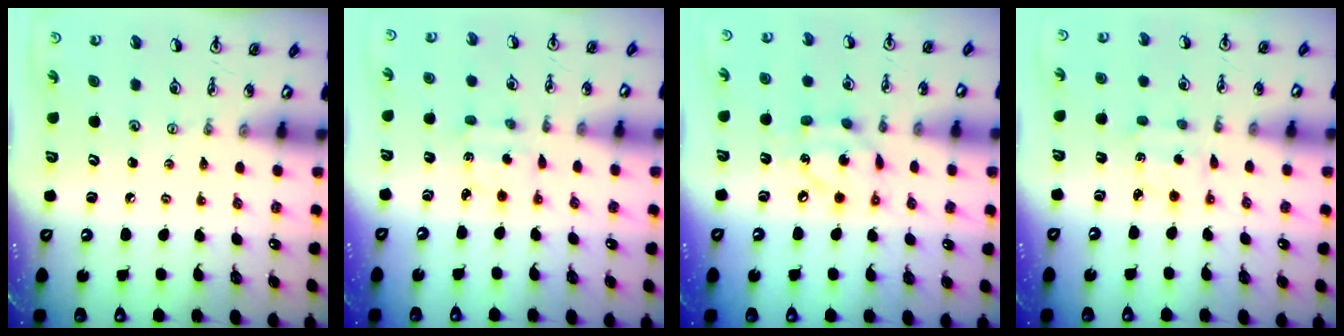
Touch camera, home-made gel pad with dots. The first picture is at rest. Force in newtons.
{"total": 2.1, "press": 2.0, "slide": 0.7}
{"total": 10.9, "press": 10.8, "slide": 0.7}
{"total": 1.7, "press": 1.5, "slide": 0.8}